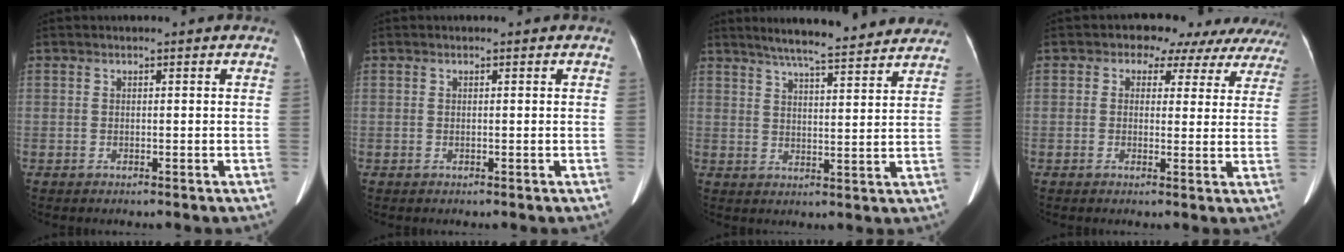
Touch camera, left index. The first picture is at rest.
{"total": 0.0}
{"total": 14.8, "force": [13.1, 1.2, 6.9], "torque": [-0.101, 0.016, 0.173]}
{"total": 9.7, "force": [7.5, 5.6, 2.4], "torque": [0.001, 0.016, 0.061]}